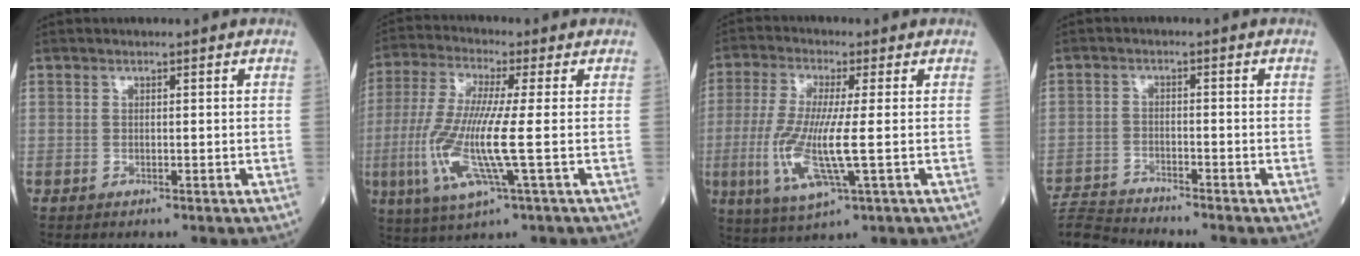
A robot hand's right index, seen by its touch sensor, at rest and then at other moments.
{"total": 12.5, "force": [-2.2, 0.5, 12.3], "torque": [-0.274, -0.014, -0.050]}
{"total": 10.9, "force": [-1.8, 1.2, 10.7], "torque": [-0.239, -0.017, -0.036]}
{"total": 6.9, "force": [-6.8, -1.3, 0.1], "torque": [-0.006, -0.005, -0.131]}